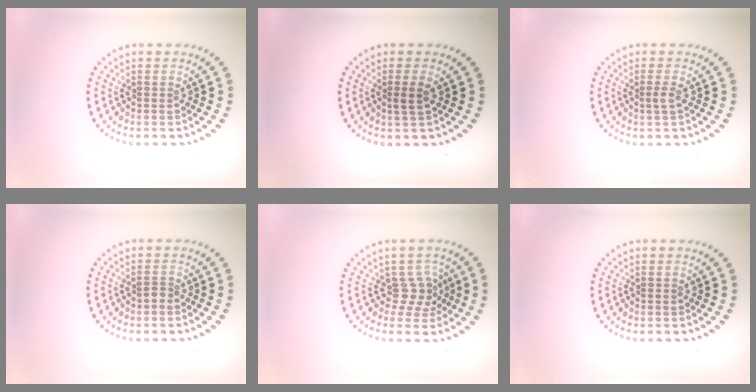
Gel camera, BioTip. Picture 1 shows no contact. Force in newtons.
{"total": 1.5, "press": 1.2, "slide": 0.9}
{"total": 1.0, "press": 0.7, "slide": 0.6}
{"total": 0.9, "press": 0.6, "slide": 0.6}
{"total": 2.1, "press": 1.5, "slide": 1.5}
{"total": 0.0}